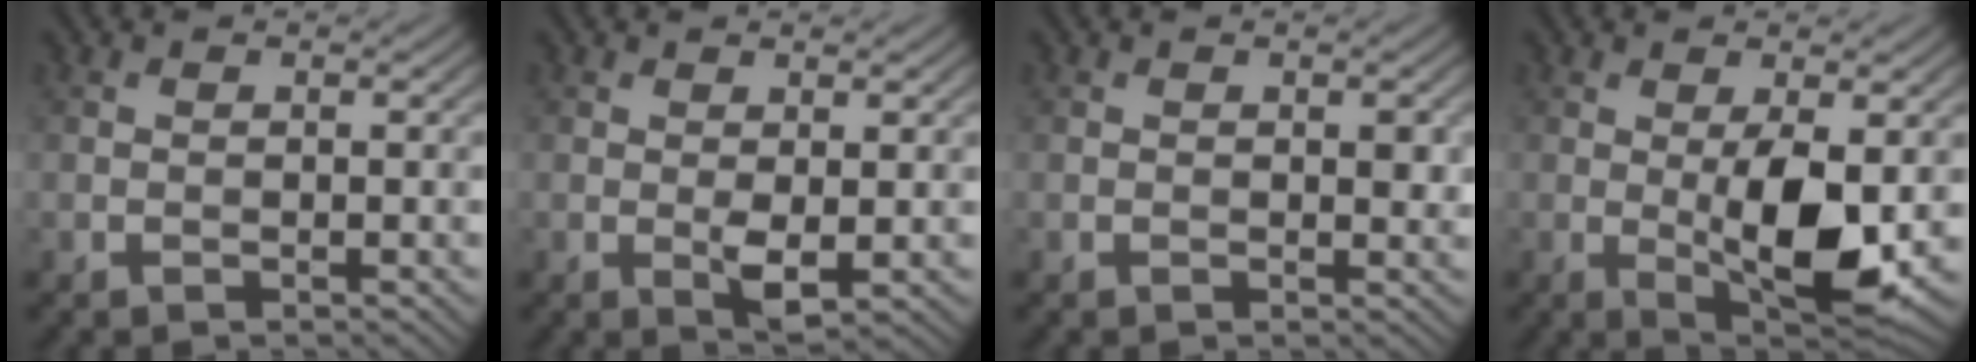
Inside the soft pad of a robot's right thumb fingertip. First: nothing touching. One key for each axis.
{"total": 2.3, "fx": 0.2, "fy": 0.8, "fz": 2.2, "tx": -0.045, "ty": -0.006, "tz": 0.007}
{"total": 1.5, "fx": 0.3, "fy": 0.8, "fz": 1.3, "tx": -0.014, "ty": -0.006, "tz": 0.007}
{"total": 8.1, "fx": -0.4, "fy": 2.7, "fz": 7.7, "tx": -0.137, "ty": -0.009, "tz": 0.000}